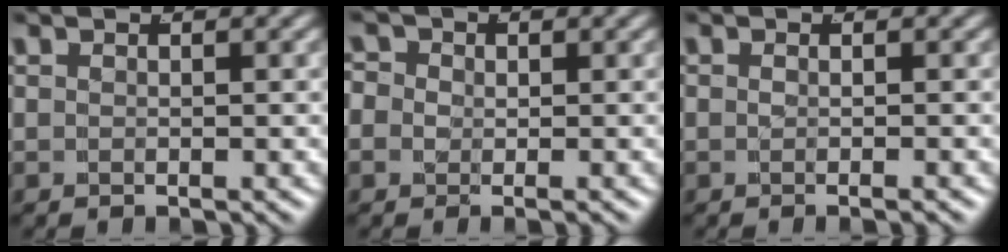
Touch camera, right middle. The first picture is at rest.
{"total": 3.7, "force": [0.1, 3.3, 1.7], "torque": [-0.042, -0.007, -0.006]}
{"total": 1.0, "force": [-0.5, 0.0, 0.8], "torque": [-0.011, -0.004, -0.006]}